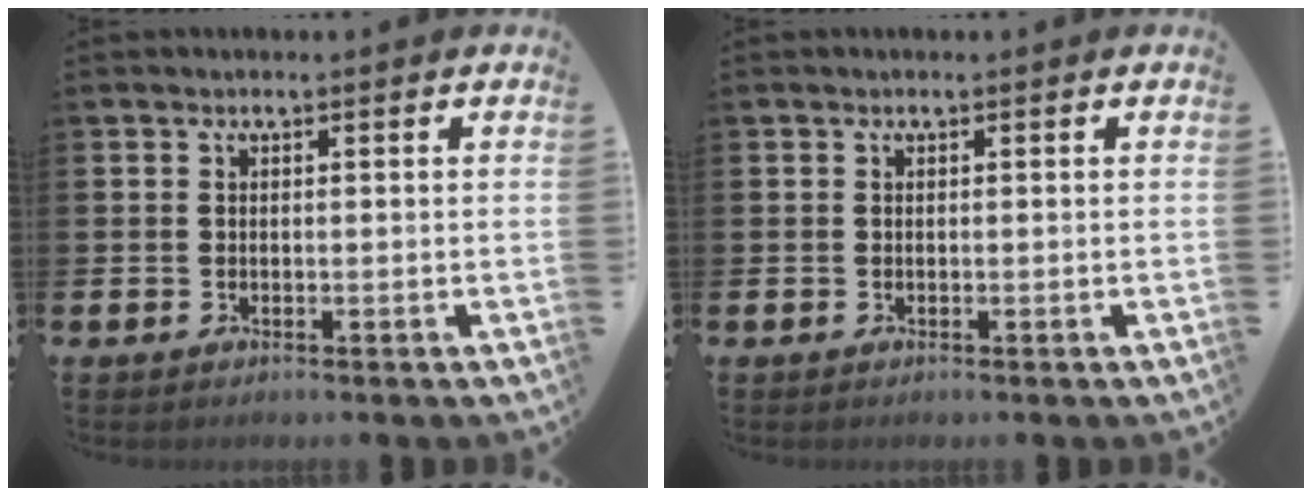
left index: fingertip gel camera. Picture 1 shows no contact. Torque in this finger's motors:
{"motor_torque": [-0.01, 0.11, -0.04, 0.01]}